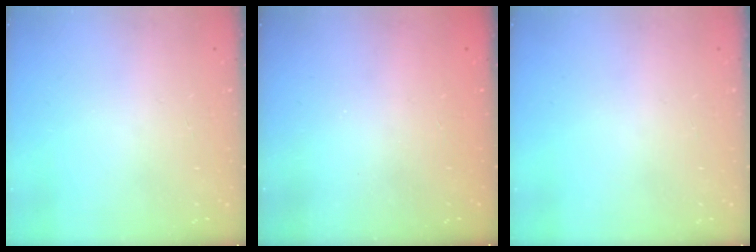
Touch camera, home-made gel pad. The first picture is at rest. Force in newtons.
{"total": 2.3, "press": 2.1, "slide": 0.7}
{"total": 0.0}